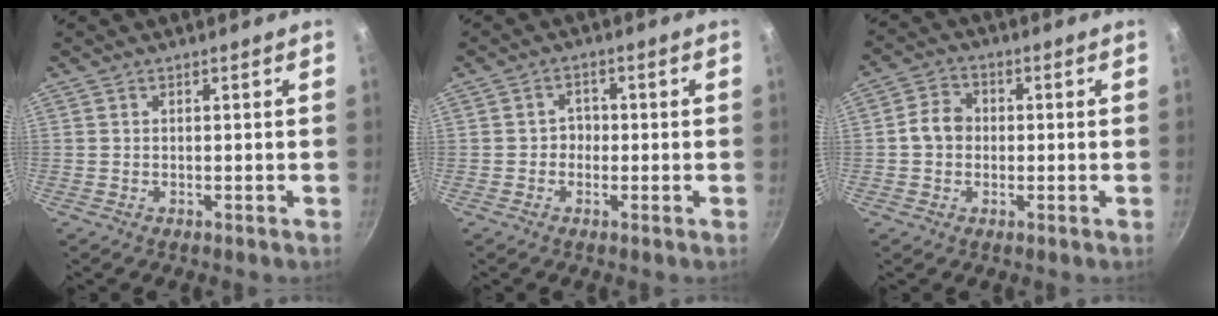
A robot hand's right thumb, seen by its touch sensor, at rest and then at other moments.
{"total": 2.6, "force": [-0.5, 2.3, 1.1], "torque": [0.005, 0.008, -0.012]}
{"total": 5.3, "force": [-0.2, 4.5, 2.8], "torque": [-0.028, 0.016, -0.015]}